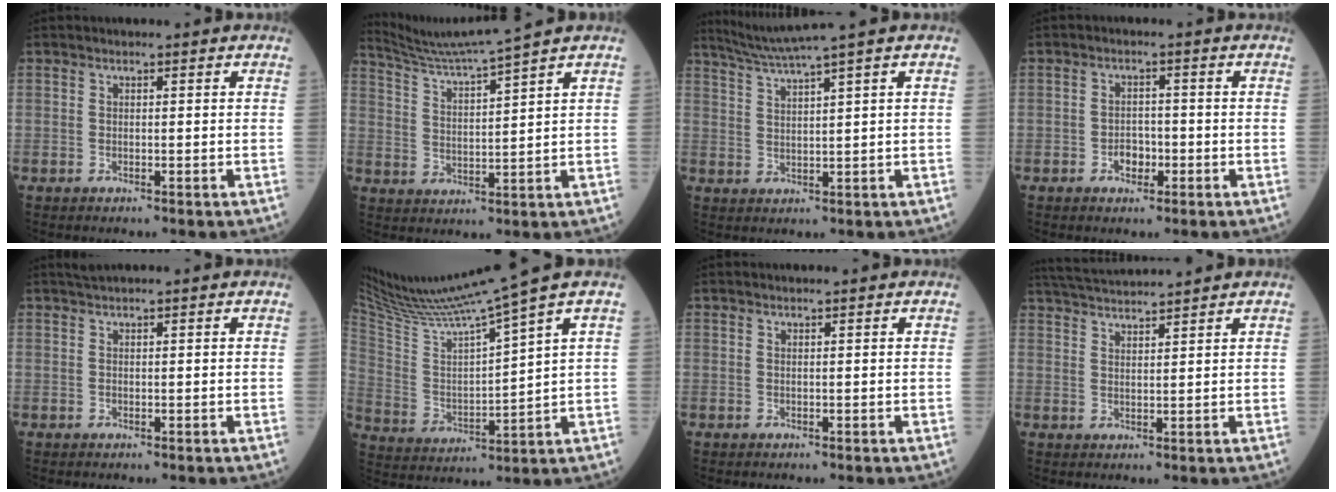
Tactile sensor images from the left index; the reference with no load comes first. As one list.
[{"total": 8.5, "force": [7.6, -2.9, 2.3], "torque": [-0.059, -0.009, 0.147]}, {"total": 5.1, "force": [4.1, -2.2, 1.9], "torque": [-0.047, -0.003, 0.088]}, {"total": 2.6, "force": [-1.1, 1.7, 1.6], "torque": [-0.023, 0.006, -0.018]}, {"total": 1.0, "force": [0.9, -0.2, 0.4], "torque": [-0.010, 0.009, 0.023]}, {"total": 15.5, "force": [13.2, -2.7, 7.6], "torque": [-0.142, -0.021, 0.241]}, {"total": 1.1, "force": [1.0, -0.2, 0.5], "torque": [-0.010, 0.011, 0.021]}, {"total": 7.9, "force": [7.5, -1.2, 2.3], "torque": [-0.047, 0.025, 0.127]}]